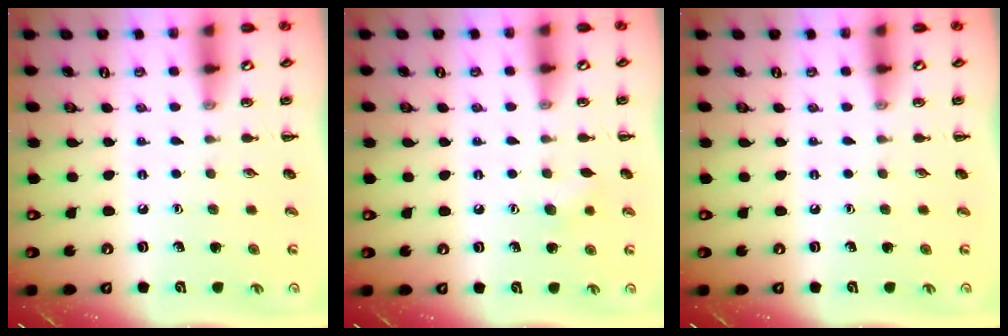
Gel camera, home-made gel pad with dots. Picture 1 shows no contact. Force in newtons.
{"total": 6.5, "press": 6.3, "slide": 1.7}
{"total": 0.0}